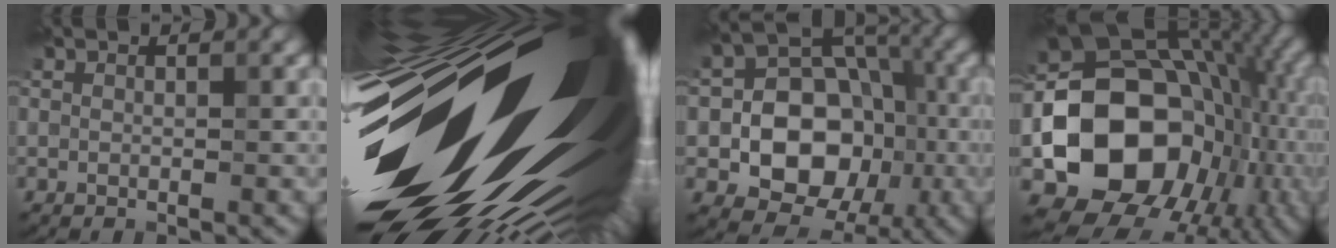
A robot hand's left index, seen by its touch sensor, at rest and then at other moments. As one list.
[{"total": 22.3, "force": [-0.6, 10.9, 19.4], "torque": [-0.320, -0.048, -0.004]}, {"total": 10.2, "force": [-2.2, 7.8, 6.2], "torque": [-0.082, 0.002, -0.042]}, {"total": 16.2, "force": [-2.9, 12.8, 9.5], "torque": [-0.144, -0.012, -0.057]}]